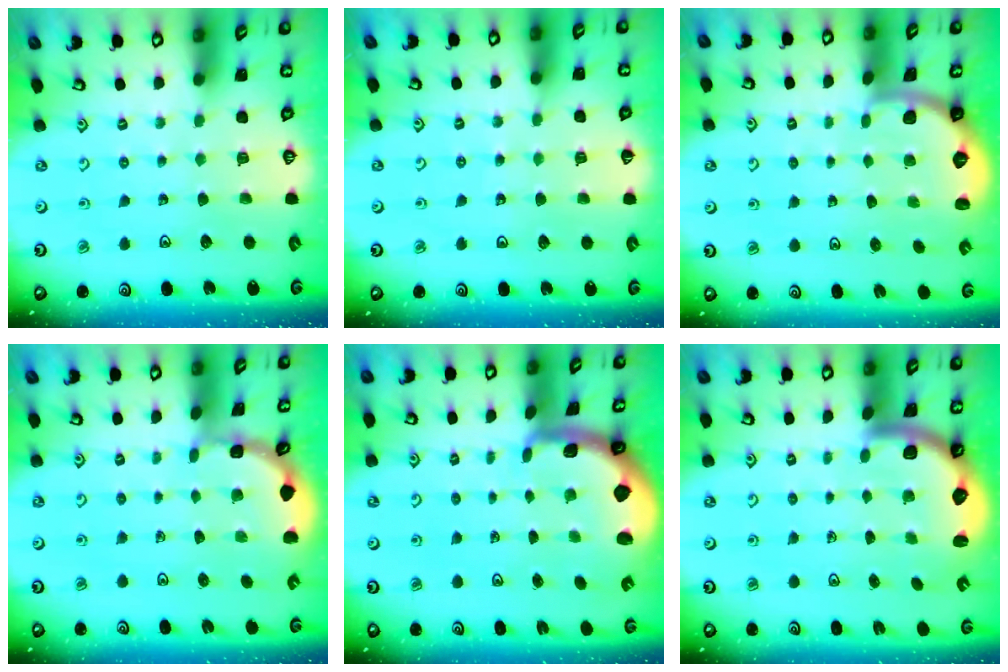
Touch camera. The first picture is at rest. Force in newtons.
{"total": 2.9, "press": 2.8, "slide": 0.3}
{"total": 1.6, "press": 1.6, "slide": 0.1}
{"total": 1.7, "press": 1.7, "slide": 0.1}
{"total": 1.7, "press": 1.7, "slide": 0.4}
{"total": 2.9, "press": 2.8, "slide": 0.4}